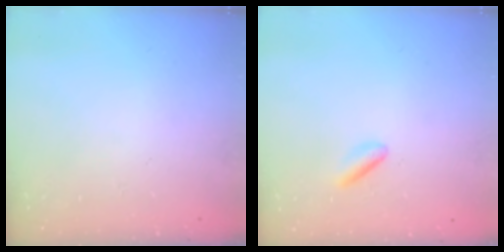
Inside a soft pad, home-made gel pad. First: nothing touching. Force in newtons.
{"total": 2.4, "press": 2.2, "slide": 1.0}